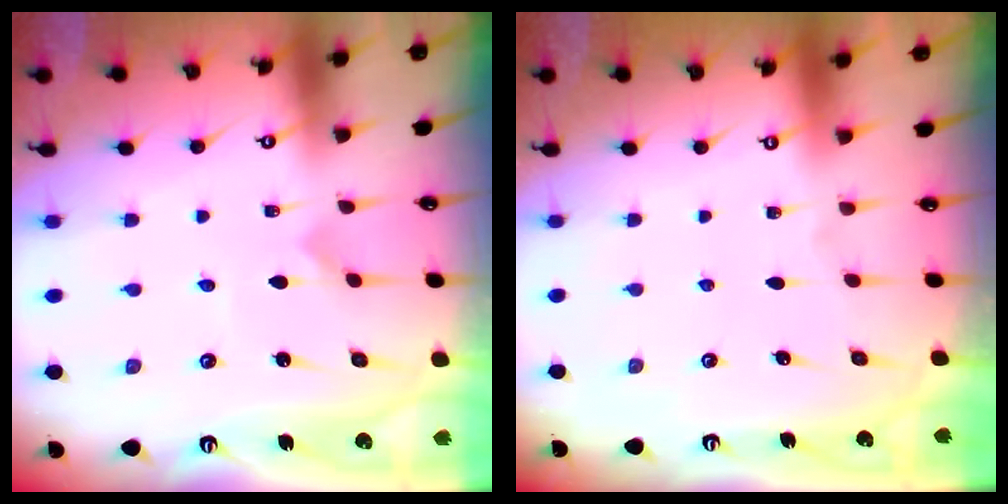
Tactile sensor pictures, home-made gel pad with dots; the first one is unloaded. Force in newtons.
{"total": 0.0}